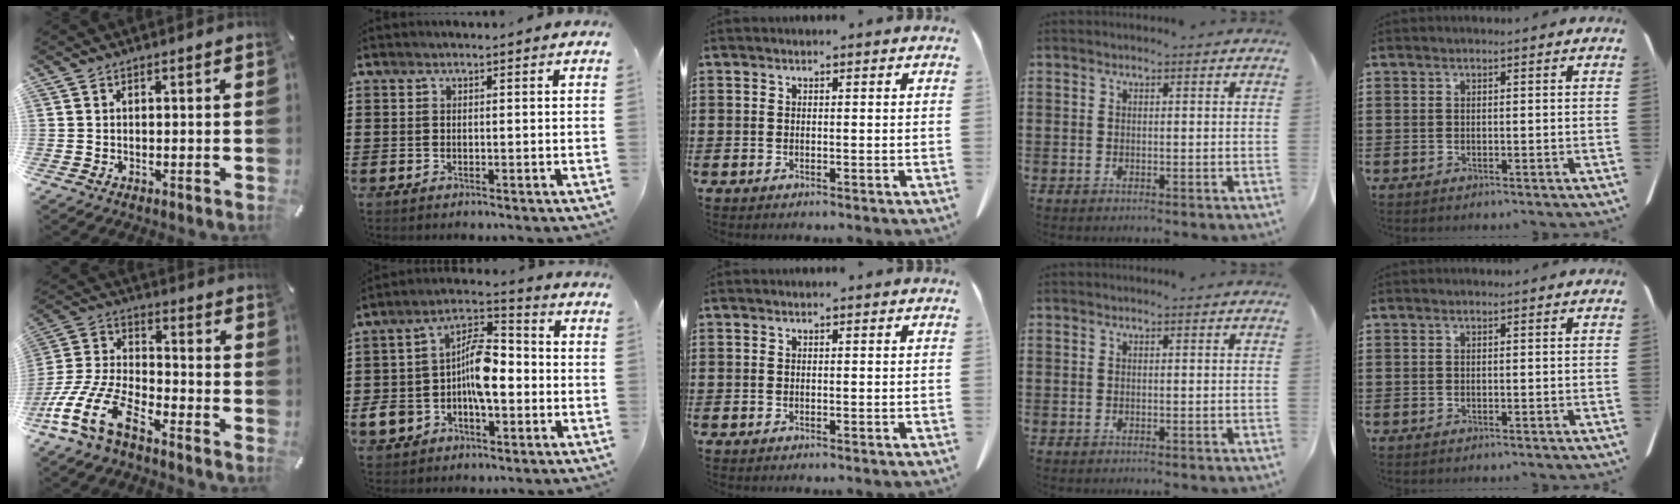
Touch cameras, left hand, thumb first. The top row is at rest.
{"thumb": {"total": 15.1, "force": [-10.5, 5.8, 9.2], "torque": [-0.198, 0.035, -0.195]}, "index": {"total": 10.6, "force": [-2.0, 6.1, 8.4], "torque": [-0.182, 0.010, -0.040]}}